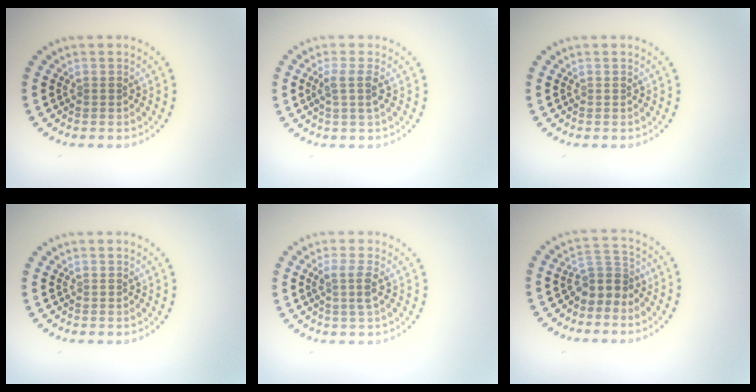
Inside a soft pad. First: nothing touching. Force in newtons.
{"total": 2.0, "press": 1.6, "slide": 1.2}
{"total": 0.0}
{"total": 0.0}
{"total": 2.0, "press": 1.6, "slide": 1.1}
{"total": 2.8, "press": 2.2, "slide": 1.8}